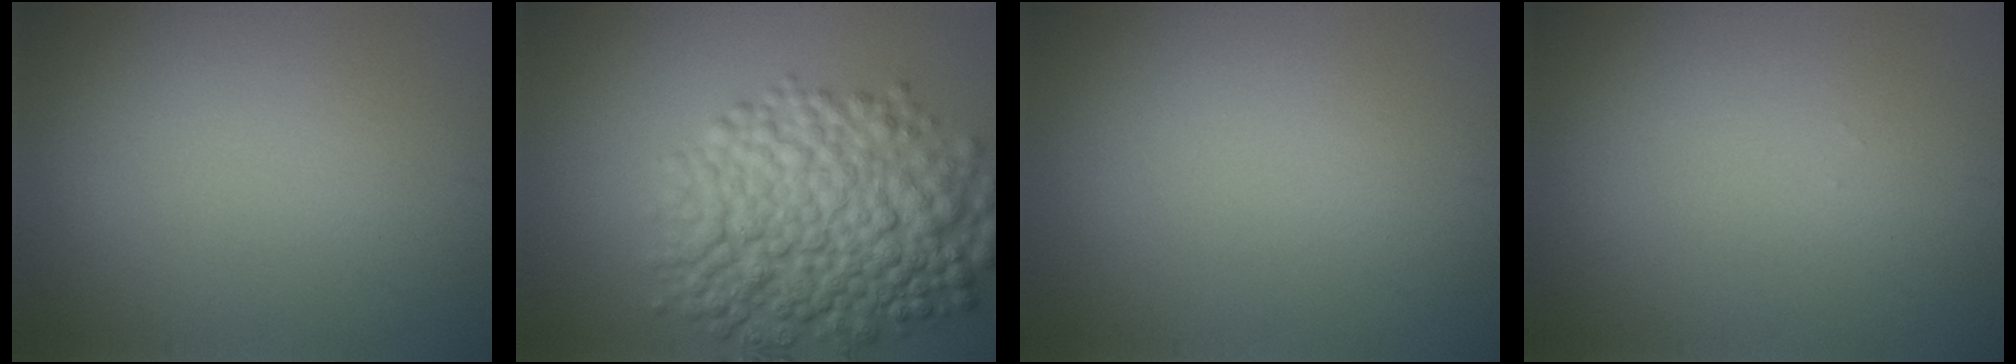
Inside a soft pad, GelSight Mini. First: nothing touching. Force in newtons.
{"total": 9.8, "press": 9.8, "slide": 0.2}
{"total": 0.0}
{"total": 0.0}